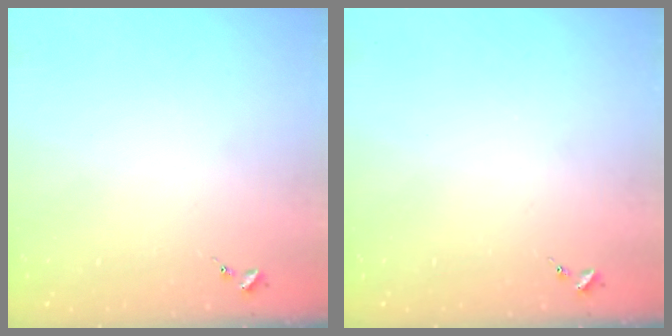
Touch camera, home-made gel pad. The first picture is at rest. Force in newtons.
{"total": 0.0}